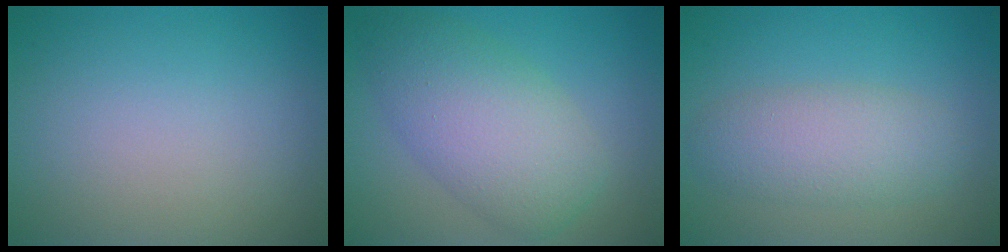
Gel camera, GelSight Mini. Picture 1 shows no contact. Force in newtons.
{"total": 6.9, "press": 6.9, "slide": 0.3}
{"total": 4.0, "press": 4.0, "slide": 0.1}